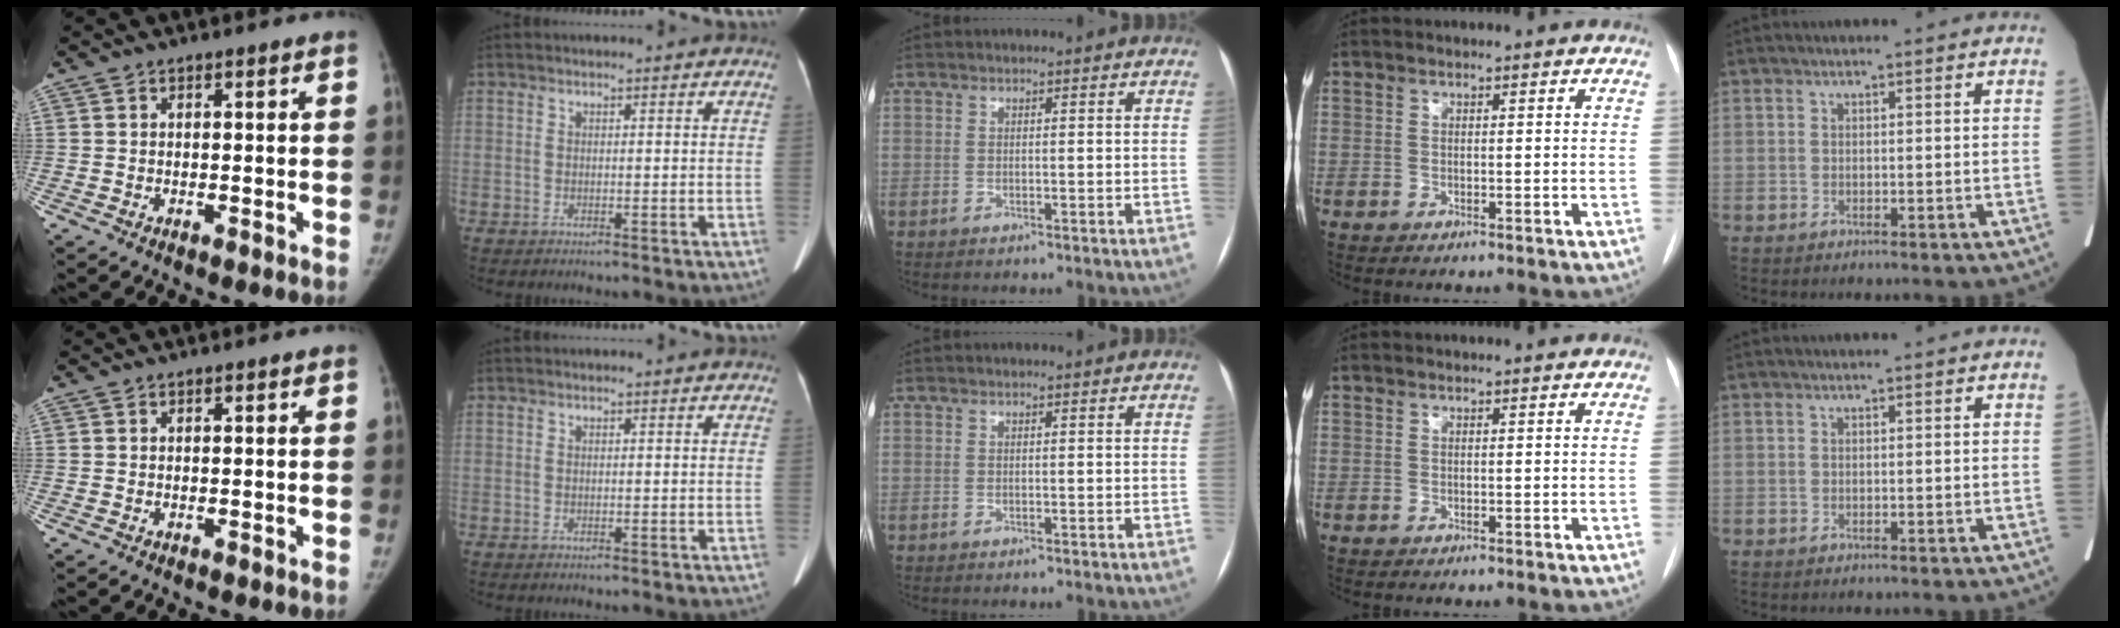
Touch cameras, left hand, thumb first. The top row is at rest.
{}